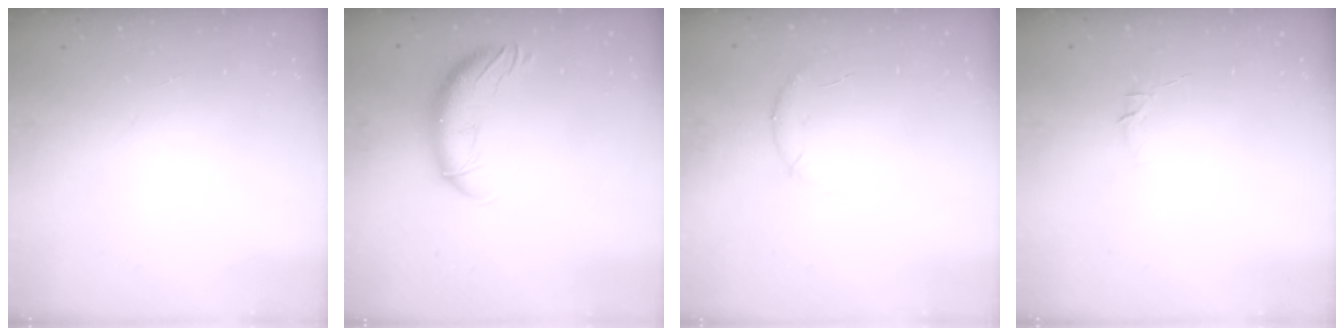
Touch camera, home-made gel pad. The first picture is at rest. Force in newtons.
{"total": 11.2, "press": 11.1, "slide": 1.7}
{"total": 5.7, "press": 5.6, "slide": 1.3}
{"total": 4.5, "press": 4.4, "slide": 1.0}